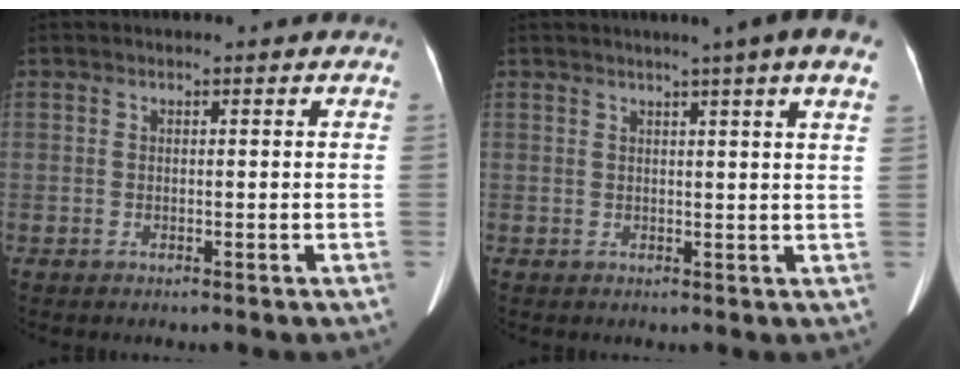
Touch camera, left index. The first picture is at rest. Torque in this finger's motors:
{"motor_torque": [1.04, -1.10, 0.51, -0.02]}